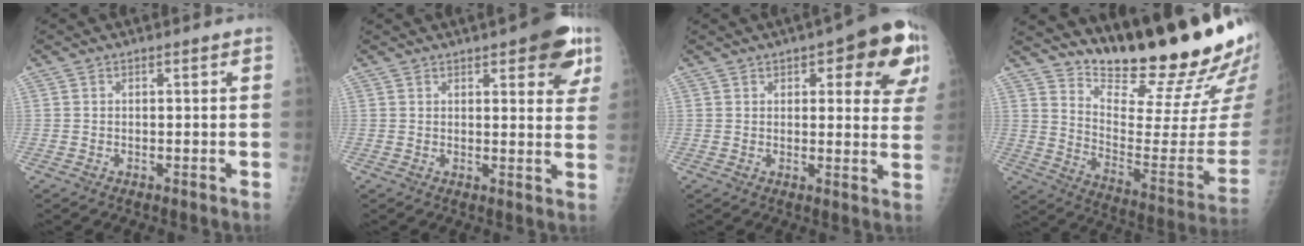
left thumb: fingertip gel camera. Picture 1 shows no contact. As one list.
[{"total": 10.0, "force": [5.4, 3.6, 7.7], "torque": [-0.060, -0.017, 0.060]}, {"total": 15.2, "force": [6.6, 6.1, 12.2], "torque": [-0.101, -0.015, 0.069]}, {"total": 24.1, "force": [20.0, 3.7, 13.0], "torque": [-0.168, -0.156, 0.296]}]